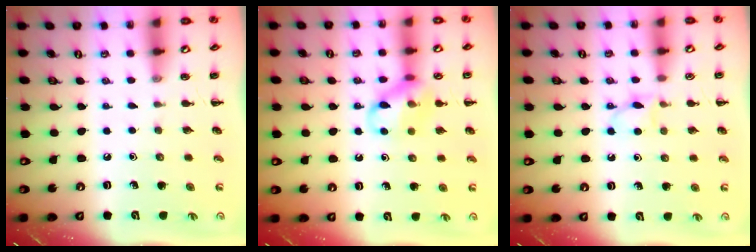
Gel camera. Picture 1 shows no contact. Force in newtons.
{"total": 13.1, "press": 13.0, "slide": 1.7}
{"total": 4.4, "press": 4.2, "slide": 1.4}